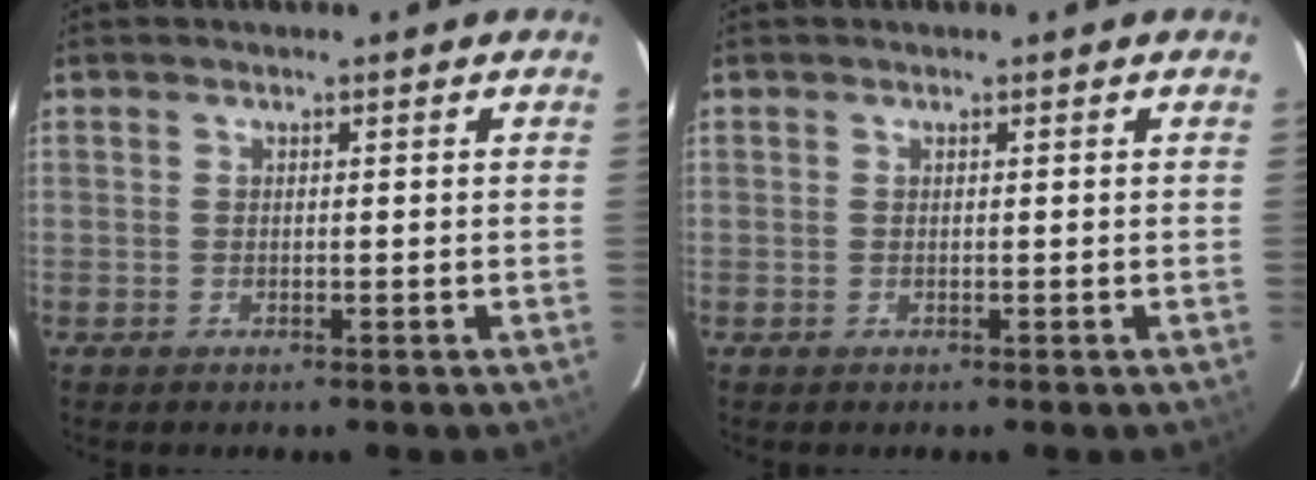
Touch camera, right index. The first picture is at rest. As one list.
[{"total": 0.0}]